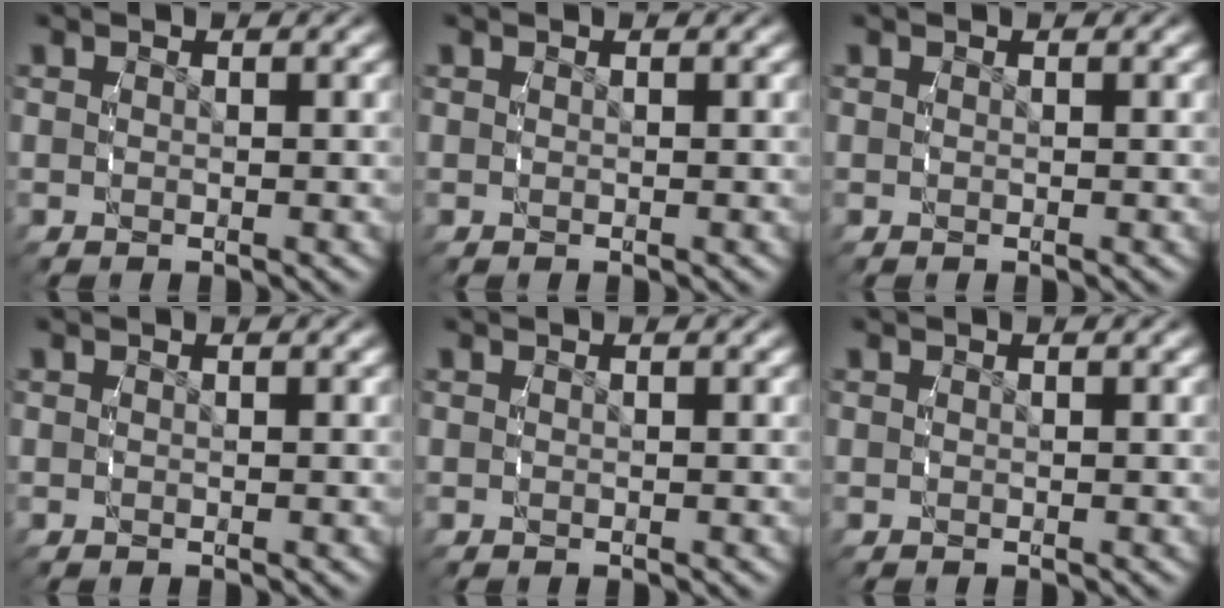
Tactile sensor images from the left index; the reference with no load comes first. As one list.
[{"total": 0.0}, {"total": 0.0}, {"total": 0.0}, {"total": 0.0}, {"total": 0.0}]